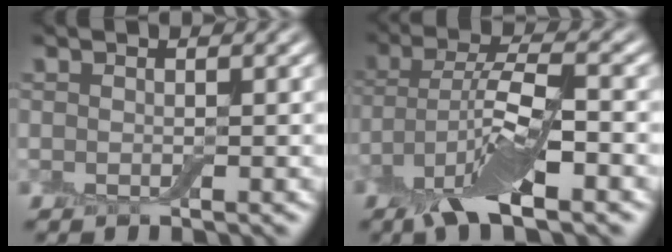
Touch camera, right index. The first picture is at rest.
{"total": 8.8, "force": [-3.9, 3.0, 7.3], "torque": [-0.141, 0.006, -0.080]}